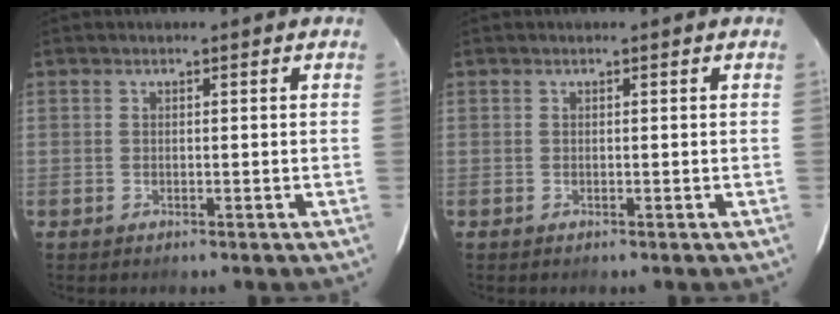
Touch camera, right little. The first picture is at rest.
{"total": 0.0}